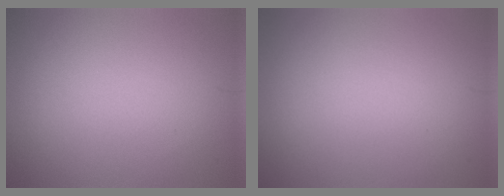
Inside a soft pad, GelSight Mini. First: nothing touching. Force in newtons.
{"total": 0.0}